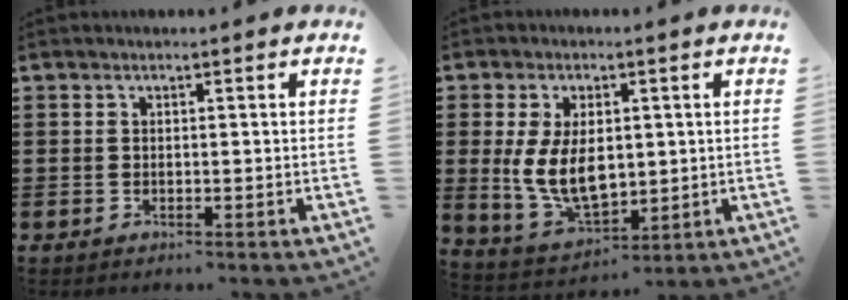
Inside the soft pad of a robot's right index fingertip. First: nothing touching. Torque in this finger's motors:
{"motor_torque": [1.78, -0.36, 1.05, 0.21]}